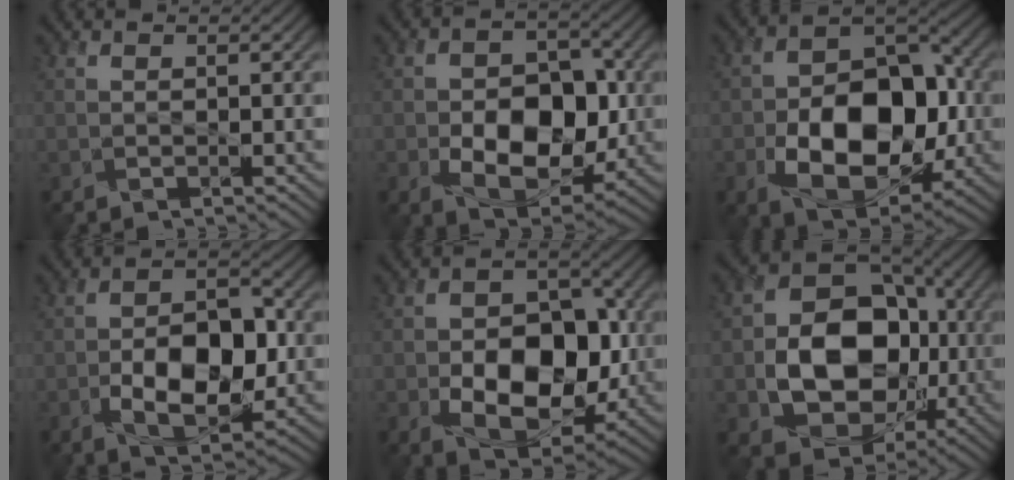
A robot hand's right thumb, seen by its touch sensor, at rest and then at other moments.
{"total": 11.4, "force": [-2.5, 7.6, 8.1], "torque": [-0.132, -0.015, -0.037]}
{"total": 14.2, "force": [-3.4, 9.5, 10.0], "torque": [-0.161, -0.022, -0.056]}
{"total": 10.0, "force": [-2.5, 5.7, 7.8], "torque": [-0.131, -0.006, -0.043]}
{"total": 12.6, "force": [-2.9, 8.5, 8.9], "torque": [-0.141, -0.016, -0.044]}
{"total": 14.7, "force": [-2.1, 11.2, 9.2], "torque": [-0.151, -0.015, -0.036]}